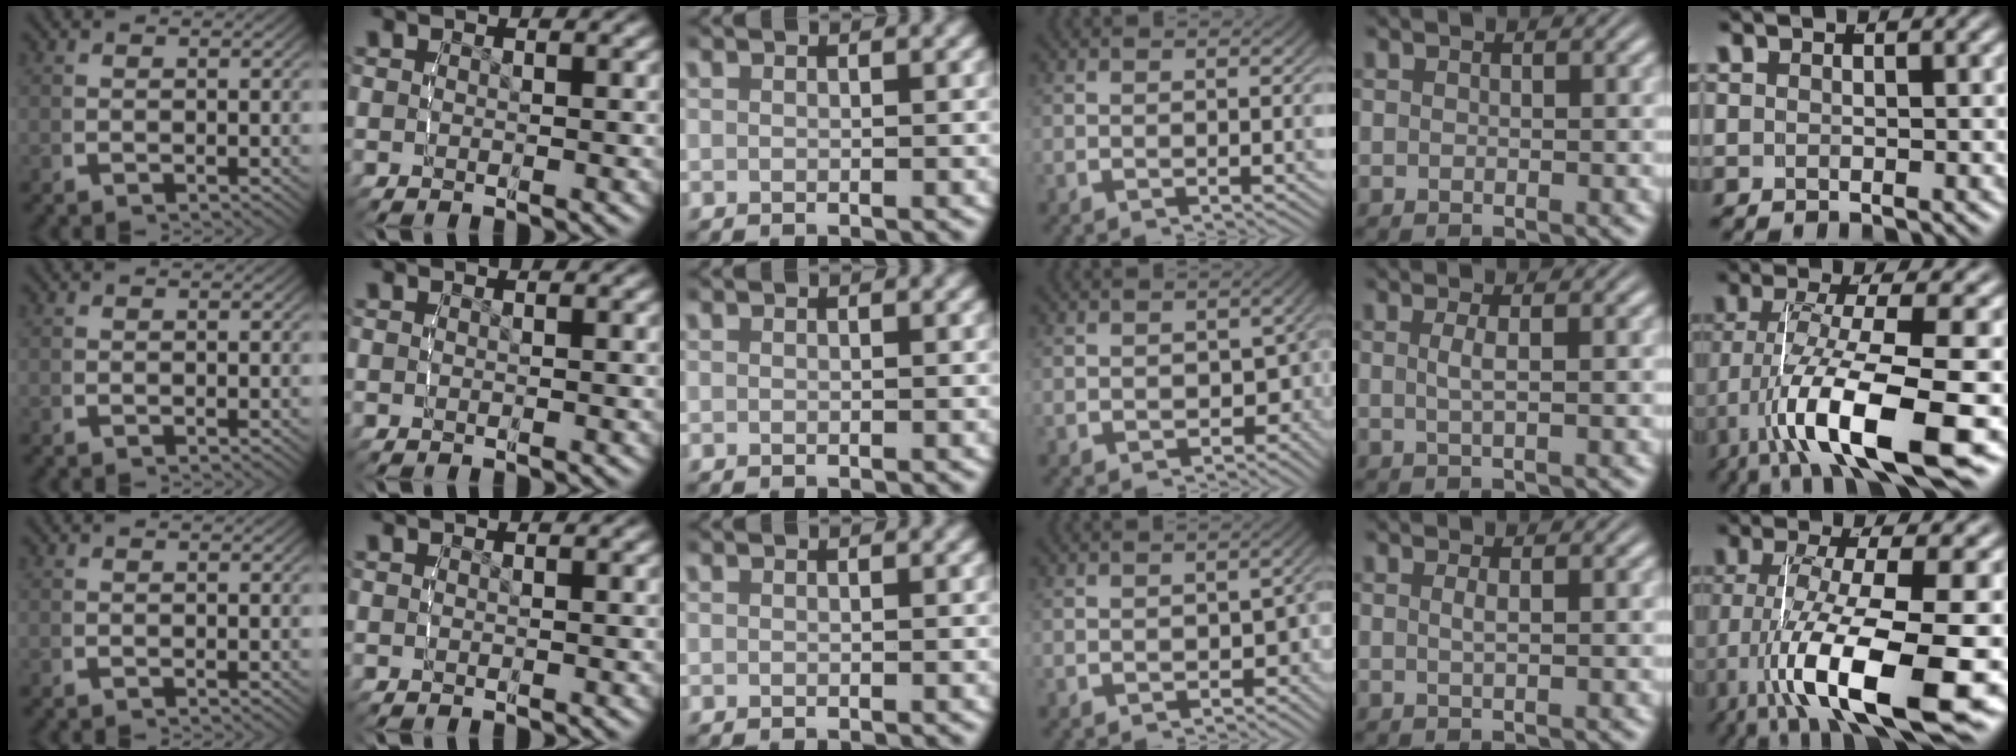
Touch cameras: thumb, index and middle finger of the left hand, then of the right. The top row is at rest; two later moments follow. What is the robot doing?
{"motion": "lift_and_place", "object": "condiment"}